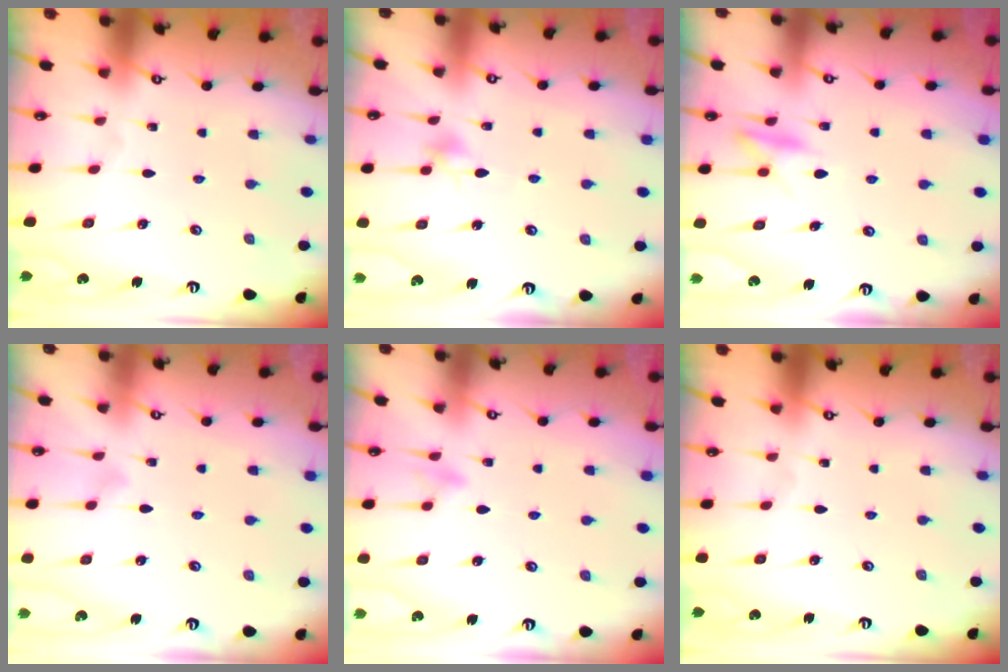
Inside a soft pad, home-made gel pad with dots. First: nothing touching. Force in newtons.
{"total": 7.2, "press": 7.1, "slide": 1.2}
{"total": 11.0, "press": 11.0, "slide": 0.2}
{"total": 4.3, "press": 4.2, "slide": 0.3}
{"total": 7.7, "press": 7.7, "slide": 0.7}
{"total": 0.0}